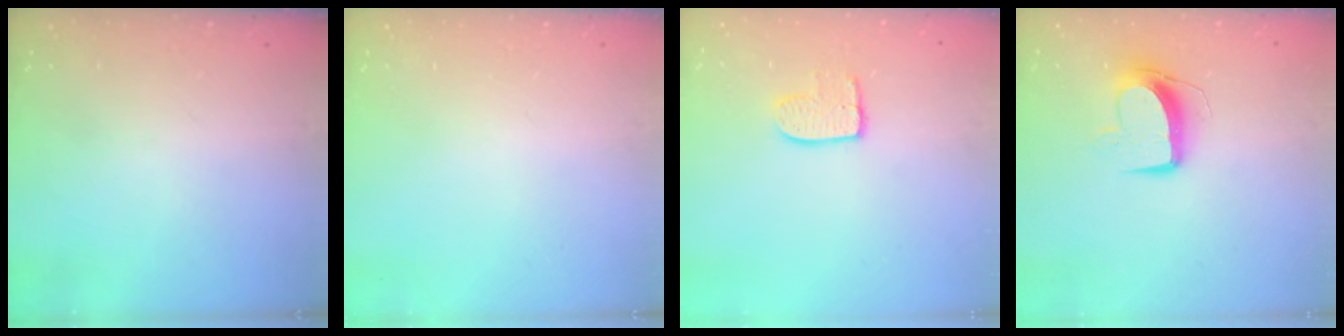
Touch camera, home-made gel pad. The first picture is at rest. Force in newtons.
{"total": 0.0}
{"total": 8.1, "press": 8.0, "slide": 0.6}
{"total": 9.8, "press": 9.7, "slide": 0.7}